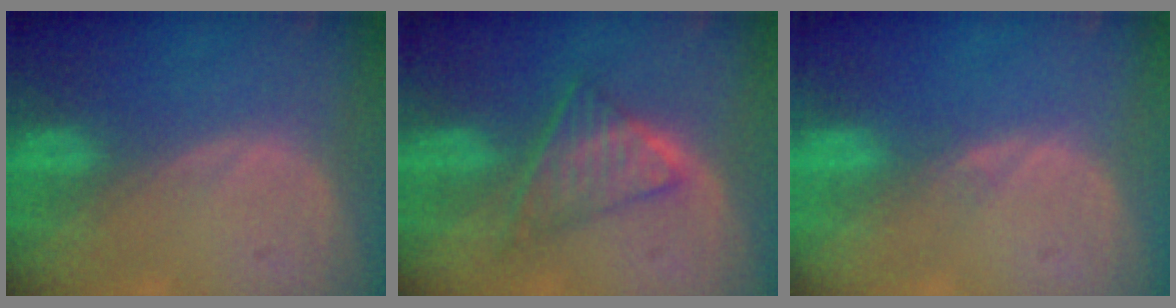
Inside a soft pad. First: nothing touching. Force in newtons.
{"total": 6.3, "press": 5.7, "slide": 2.7}
{"total": 0.7, "press": 0.7, "slide": 0.1}